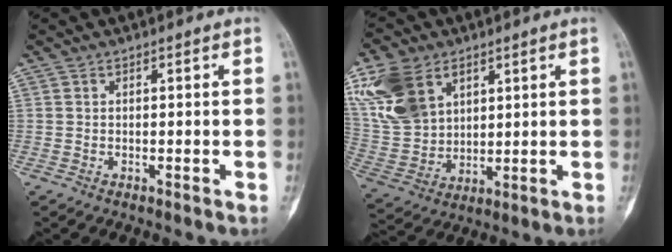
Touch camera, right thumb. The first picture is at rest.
{"total": 15.4, "force": [6.9, 10.4, 8.9], "torque": [-0.173, -0.011, 0.152]}